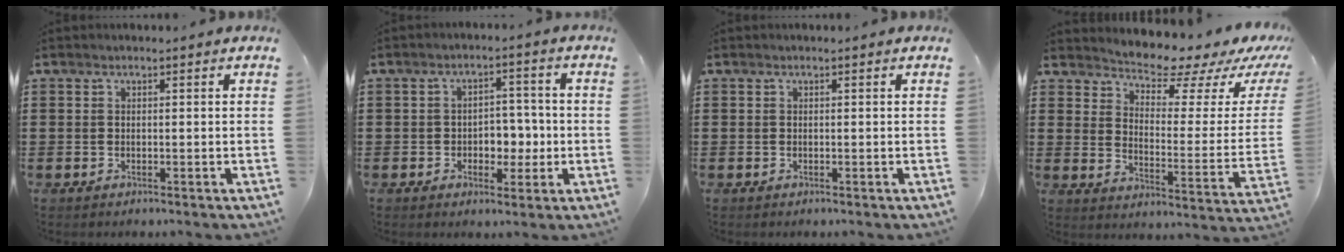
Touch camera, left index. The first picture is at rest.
{"total": 4.6, "force": [-1.0, 3.6, 2.7], "torque": [-0.044, 0.002, -0.027]}
{"total": 0.0}
{"total": 6.4, "force": [5.9, 1.1, 2.0], "torque": [-0.048, -0.050, 0.096]}